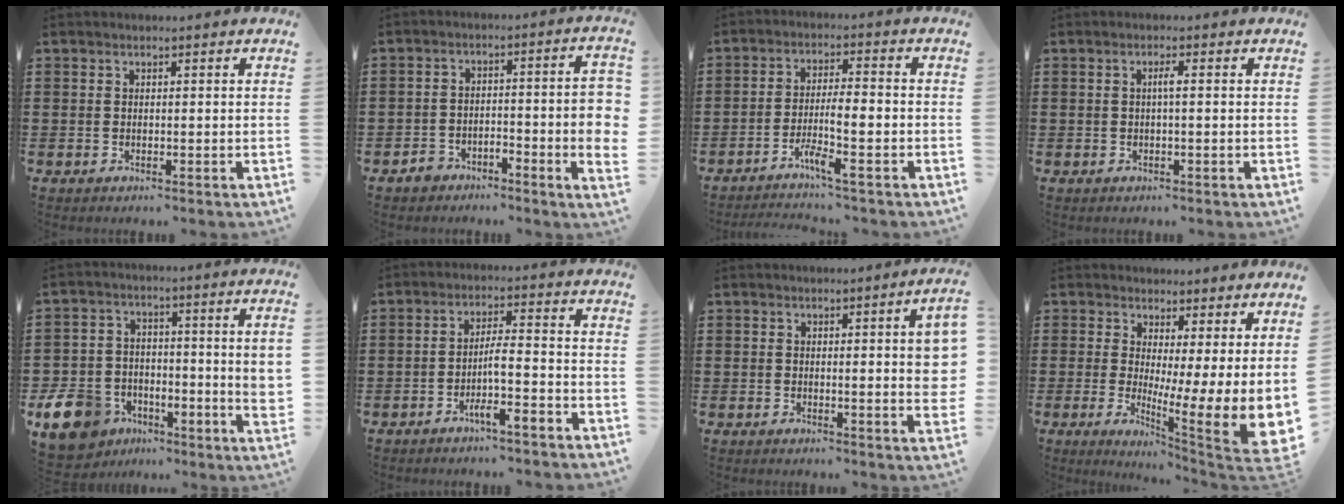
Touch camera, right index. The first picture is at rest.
{"total": 5.6, "force": [-2.7, 1.3, 4.8], "torque": [-0.074, 0.008, -0.048]}
{"total": 5.1, "force": [-3.2, 0.4, 3.9], "torque": [-0.074, -0.003, -0.062]}
{"total": 1.3, "force": [-0.1, 0.0, 1.3], "torque": [-0.025, -0.001, -0.003]}
{"total": 11.1, "force": [-3.5, 7.2, 7.6], "torque": [-0.171, 0.011, -0.065]}
{"total": 4.6, "force": [-2.6, 0.2, 3.7], "torque": [-0.075, -0.002, -0.053]}
{"total": 5.3, "force": [0.7, 0.6, 5.2], "torque": [-0.073, -0.012, 0.010]}
{"total": 5.2, "force": [1.8, 1.8, 4.5], "torque": [-0.066, -0.059, 0.037]}